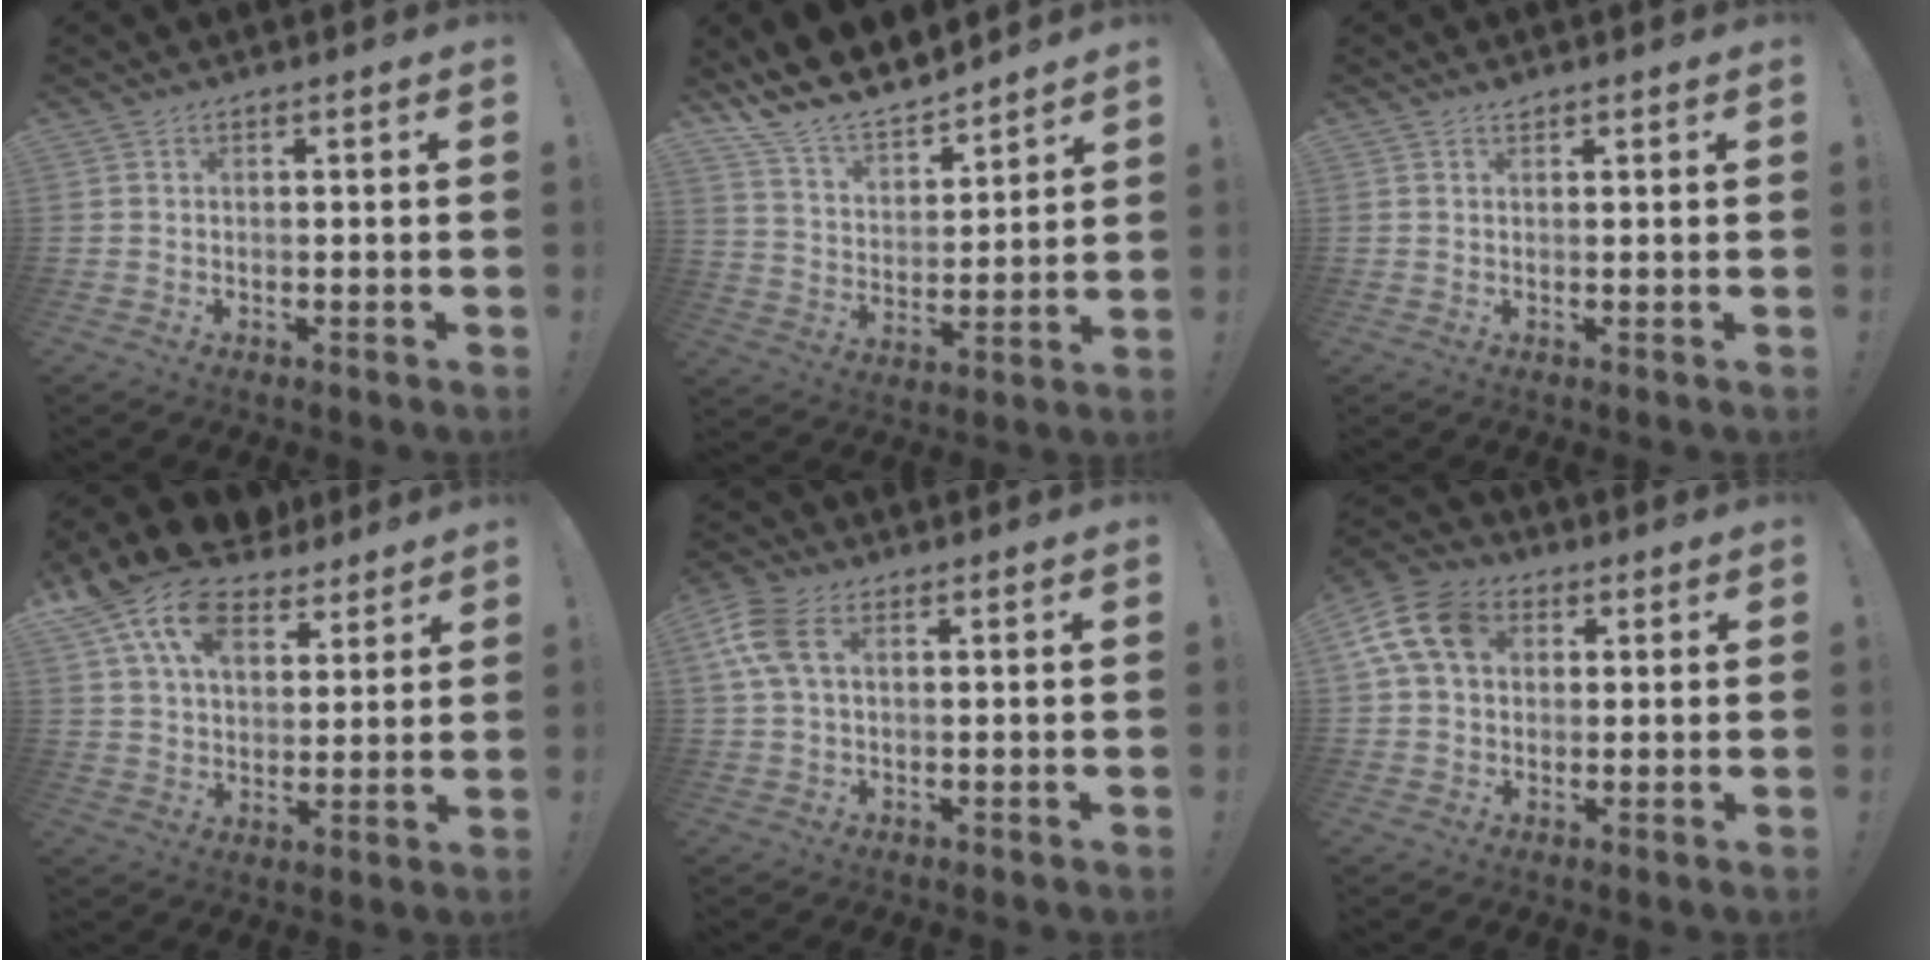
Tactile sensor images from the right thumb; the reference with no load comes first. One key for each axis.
{"total": 12.5, "fx": 11.8, "fy": 3.5, "fz": 2.4, "tx": -0.078, "ty": -0.101, "tz": 0.217}
{"total": 1.0, "fx": 0.9, "fy": 0.3, "fz": 0.2, "tx": 0.002, "ty": -0.004, "tz": 0.018}
{"total": 17.0, "fx": 10.6, "fy": 10.1, "fz": 8.7, "tx": -0.163, "ty": -0.060, "tz": 0.197}
{"total": 8.9, "fx": 2.6, "fy": 5.2, "fz": 6.7, "tx": -0.158, "ty": 0.008, "tz": 0.051}
{"total": 13.7, "fx": 4.2, "fy": 10.1, "fz": 8.3, "tx": -0.155, "ty": 0.001, "tz": 0.084}